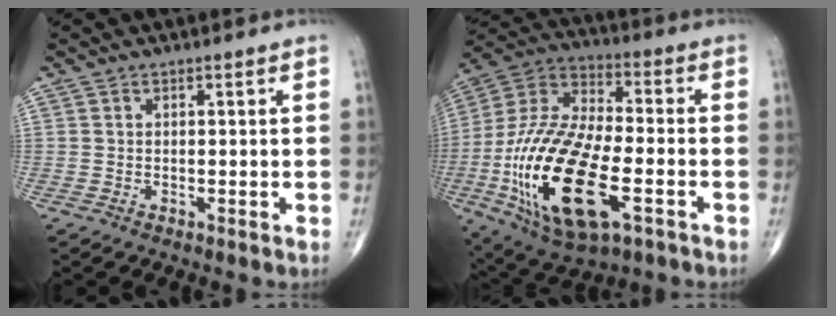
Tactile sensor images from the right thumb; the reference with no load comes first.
{"total": 27.1, "force": [-7.8, 12.2, 23.0], "torque": [-0.495, 0.004, -0.129]}